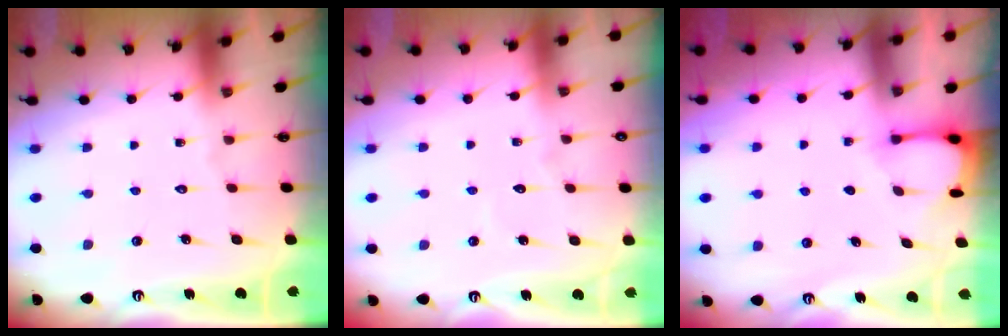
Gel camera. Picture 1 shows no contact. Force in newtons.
{"total": 2.5, "press": 2.5, "slide": 0.2}
{"total": 3.1, "press": 3.1, "slide": 0.3}